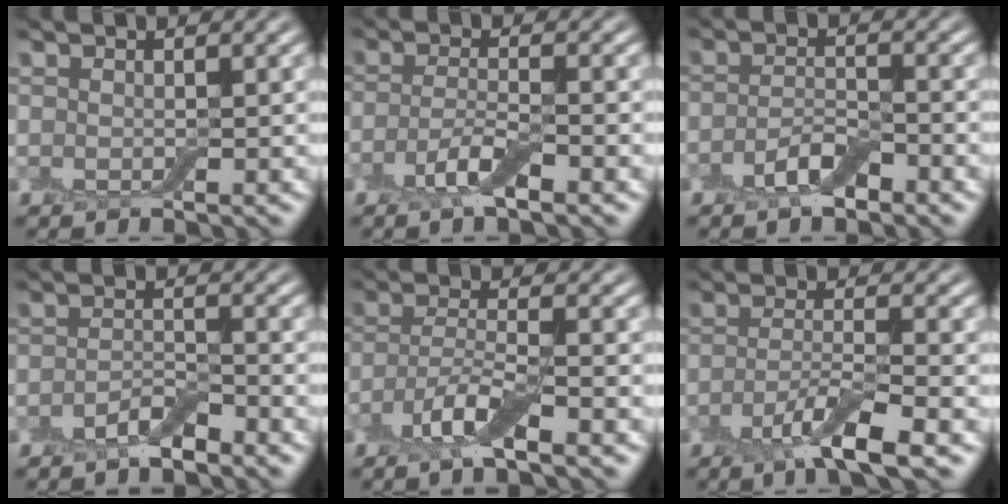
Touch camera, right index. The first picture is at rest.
{"total": 3.1, "force": [-1.7, 0.7, 2.5], "torque": [-0.052, 0.000, -0.041]}
{"total": 2.9, "force": [-1.8, 1.1, 2.0], "torque": [-0.040, 0.006, -0.039]}
{"total": 2.5, "force": [-1.8, 0.7, 1.5], "torque": [-0.029, 0.005, -0.037]}
{"total": 3.9, "force": [-2.3, 0.7, 3.1], "torque": [-0.063, 0.001, -0.056]}
{"total": 4.7, "force": [-2.5, 0.9, 3.9], "torque": [-0.070, -0.004, -0.057]}